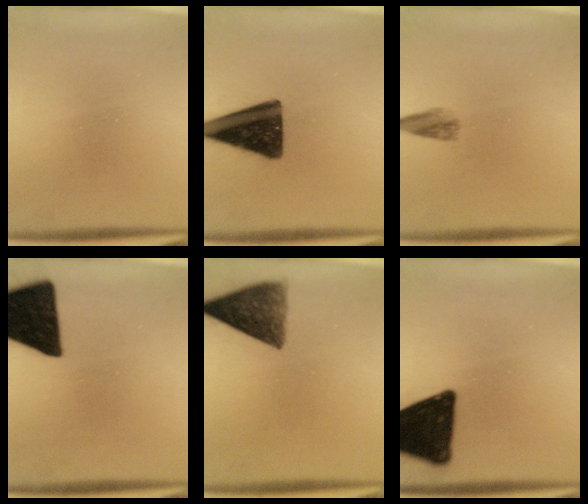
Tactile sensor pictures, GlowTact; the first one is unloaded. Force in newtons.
{"total": 13.8}
{"total": 1.8}
{"total": 18.6}
{"total": 8.9}
{"total": 19.6}